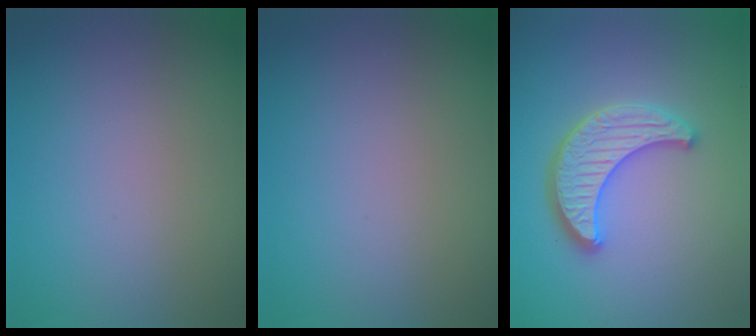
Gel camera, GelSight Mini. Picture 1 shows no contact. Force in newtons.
{"total": 0.0}
{"total": 4.2, "press": 3.9, "slide": 1.5}